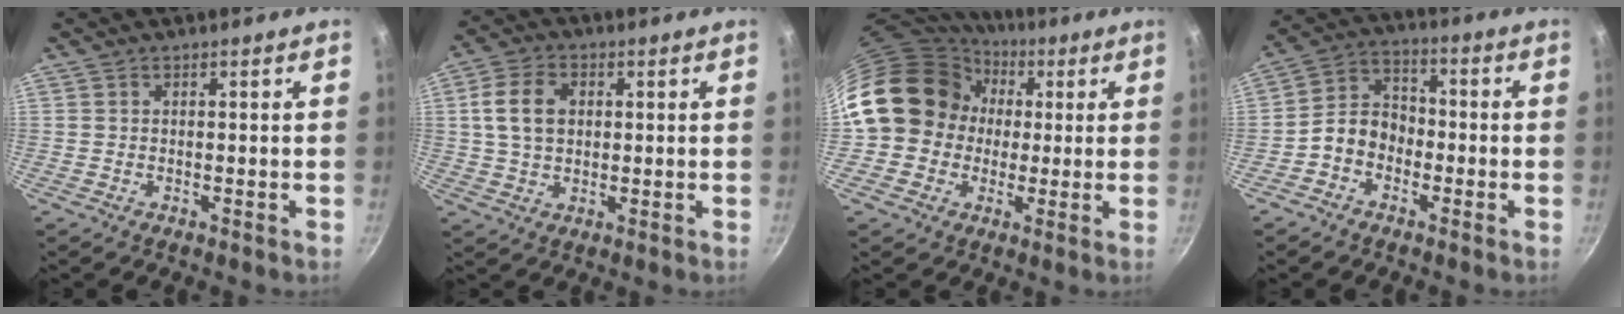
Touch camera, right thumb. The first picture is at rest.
{"total": 8.6, "force": [1.5, 6.2, 5.8], "torque": [-0.098, 0.010, 0.023]}
{"total": 17.4, "force": [1.4, 15.4, 8.1], "torque": [-0.119, 0.043, 0.016]}
{"total": 7.4, "force": [-2.7, 5.7, 3.8], "torque": [-0.041, 0.041, -0.066]}